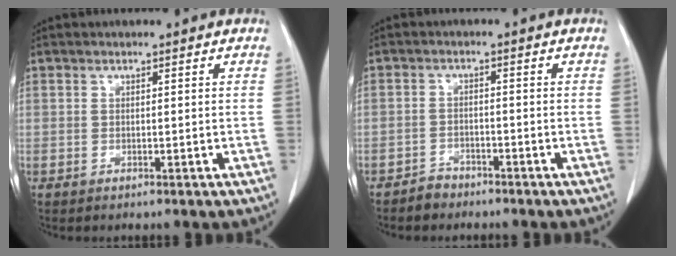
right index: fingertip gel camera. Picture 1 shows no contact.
{"total": 2.4, "force": [-2.1, 1.2, 0.1], "torque": [-0.007, 0.003, -0.036]}